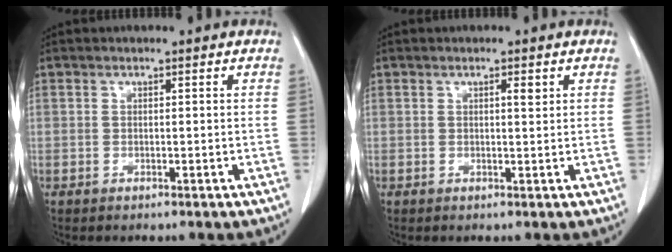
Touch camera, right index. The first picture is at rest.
{"total": 1.1, "force": [0.5, 0.2, 1.0], "torque": [-0.019, 0.000, 0.007]}